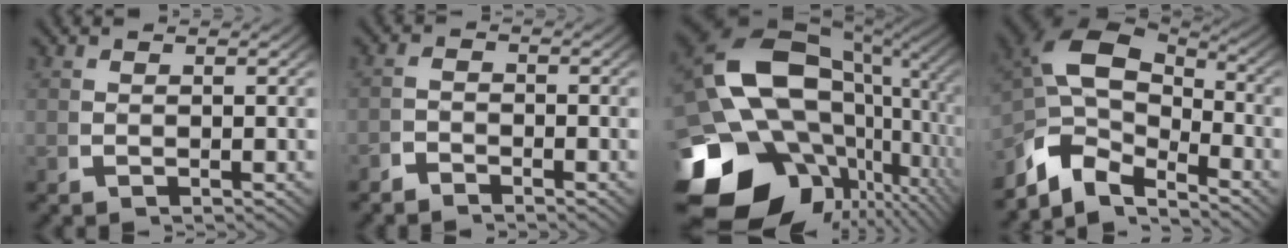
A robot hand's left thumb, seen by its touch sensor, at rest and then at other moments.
{"total": 1.7, "force": [-1.6, 0.6, 0.2], "torque": [0.000, -0.005, -0.034]}
{"total": 25.0, "force": [-3.4, 17.8, 17.2], "torque": [-0.334, -0.084, -0.027]}
{"total": 11.5, "force": [-1.0, 7.8, 8.3], "torque": [-0.178, -0.039, -0.007]}